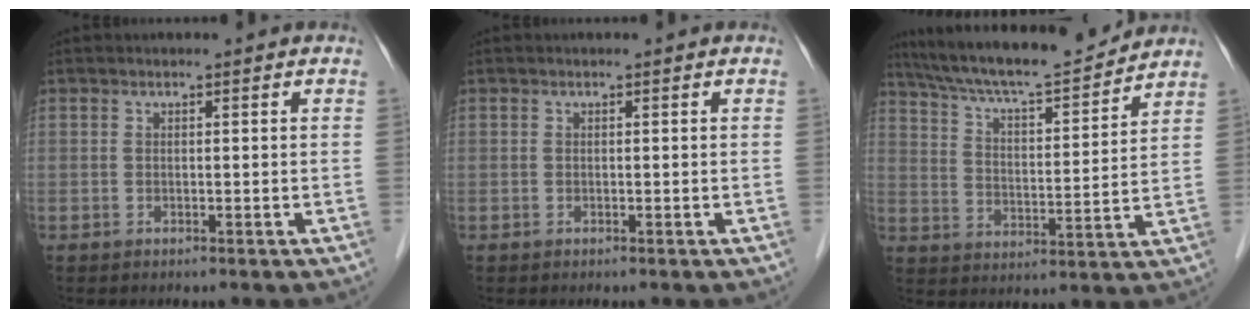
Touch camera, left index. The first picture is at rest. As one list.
[{"total": 0.0}, {"total": 16.7, "force": [15.3, 1.6, 6.5], "torque": [-0.118, 0.007, 0.245]}]